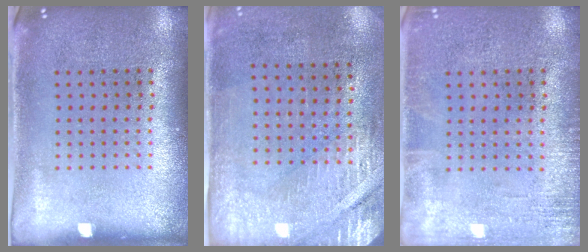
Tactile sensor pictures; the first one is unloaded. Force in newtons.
{"total": 2.9, "press": 2.5, "slide": 1.4}
{"total": 1.7, "press": 1.7, "slide": 0.3}